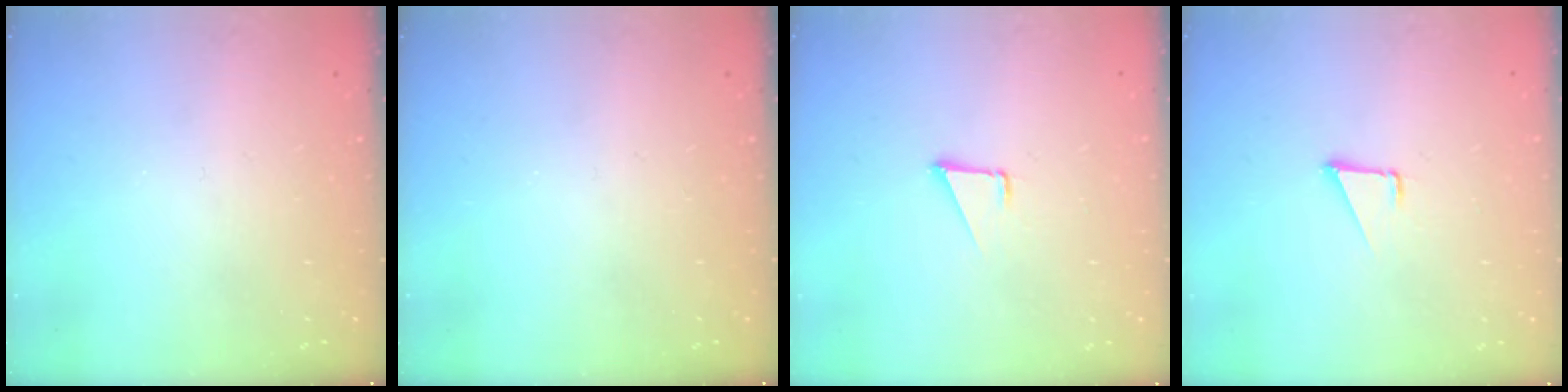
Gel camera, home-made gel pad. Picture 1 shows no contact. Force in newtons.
{"total": 0.0}
{"total": 1.6, "press": 1.5, "slide": 0.1}
{"total": 1.6, "press": 1.5, "slide": 0.1}